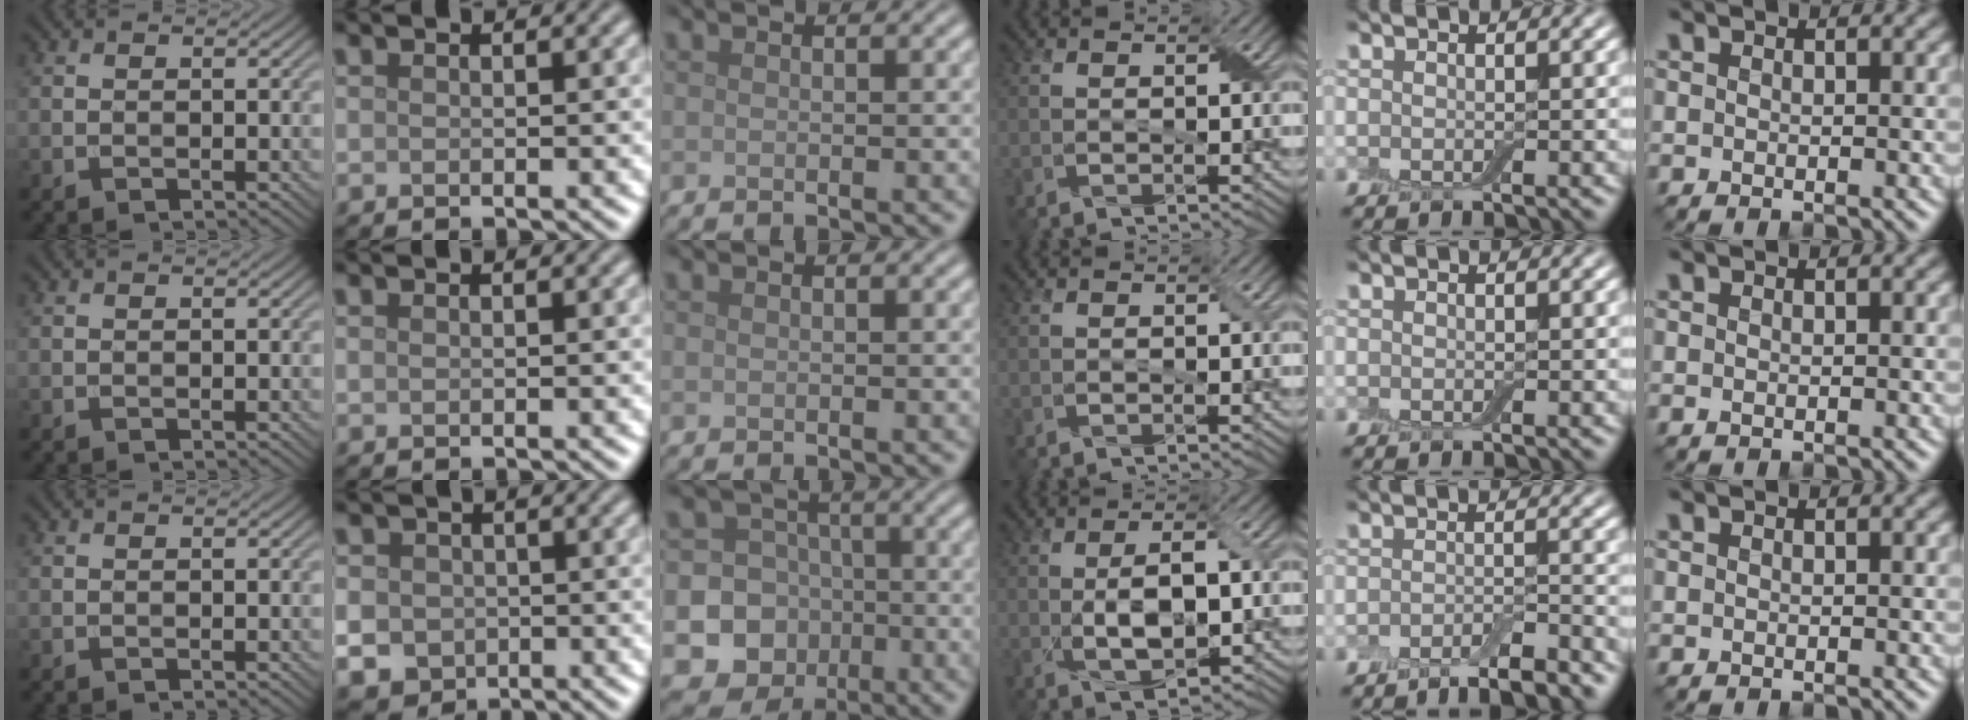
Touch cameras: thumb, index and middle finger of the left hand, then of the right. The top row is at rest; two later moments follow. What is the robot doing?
{"motion": "fold", "object": "cloth"}